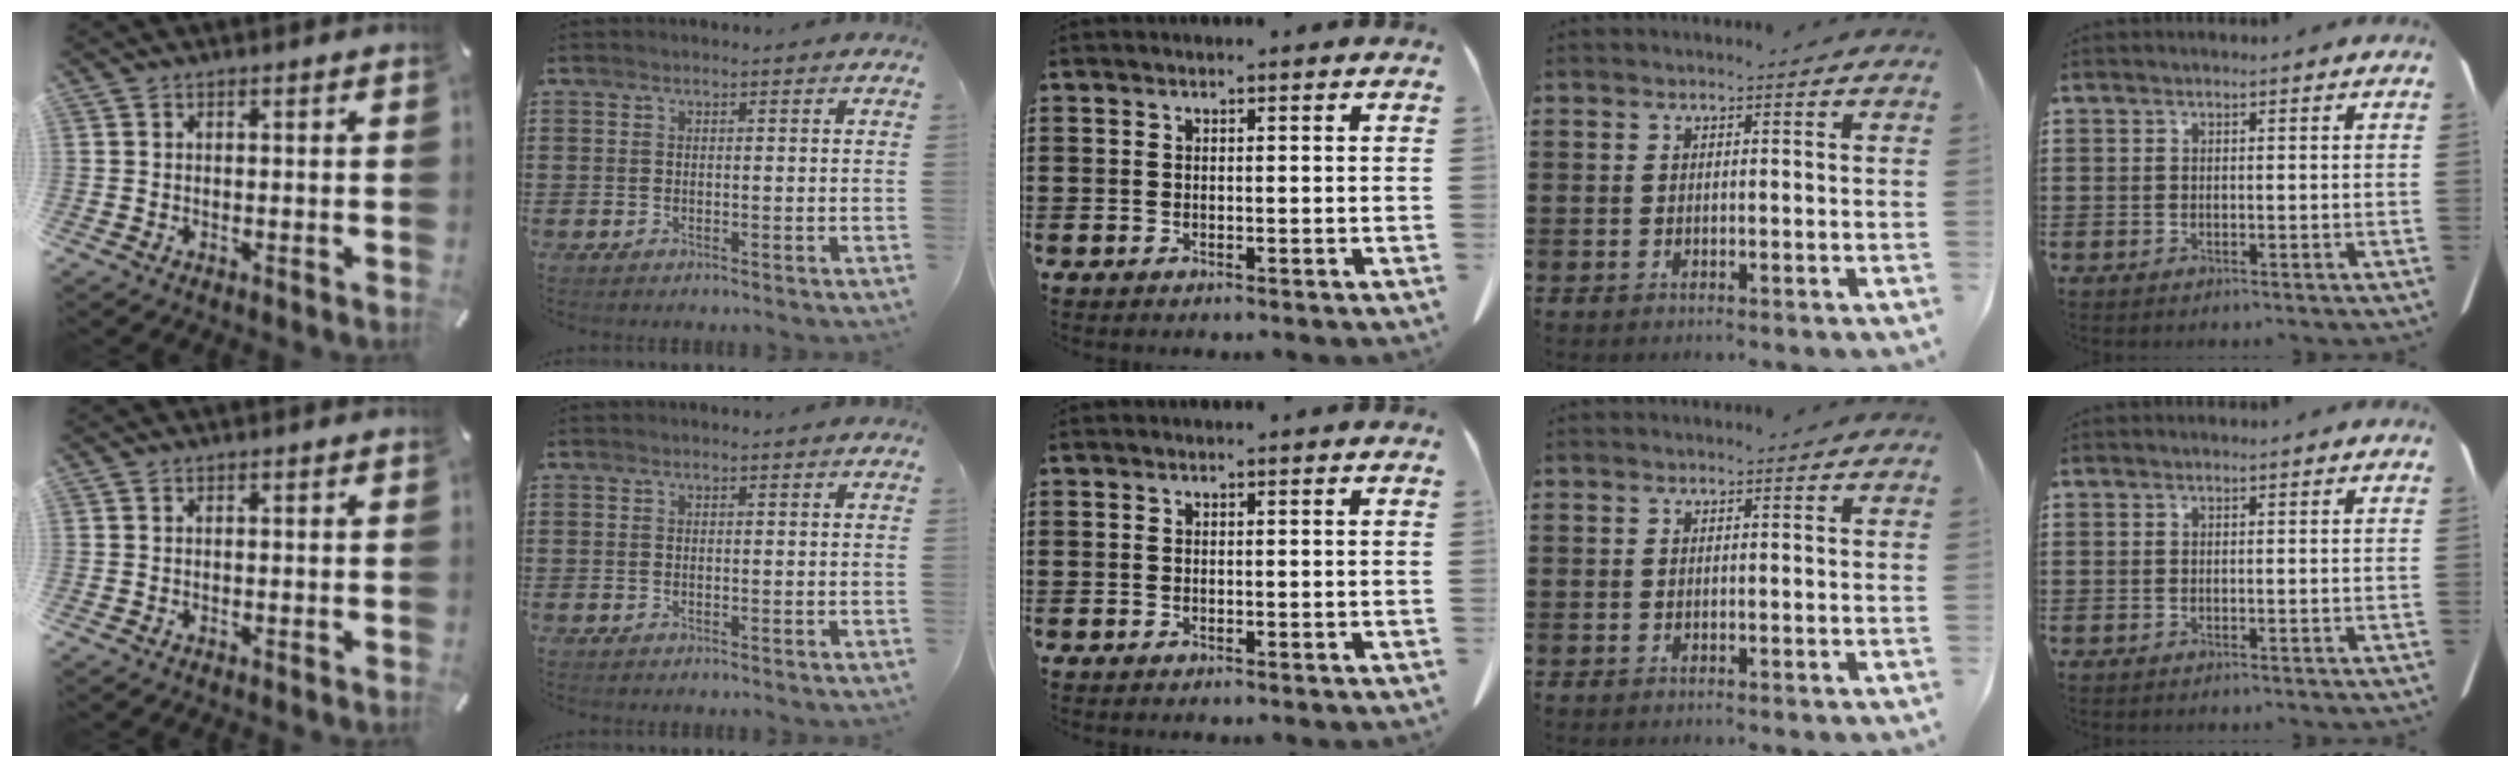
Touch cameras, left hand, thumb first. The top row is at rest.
{}